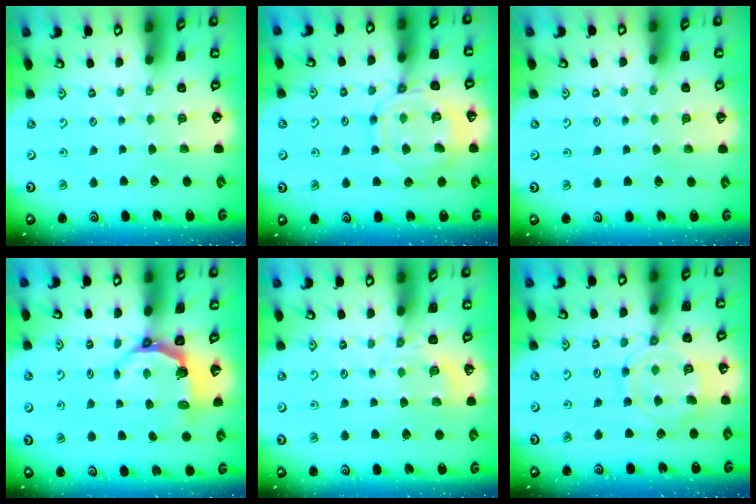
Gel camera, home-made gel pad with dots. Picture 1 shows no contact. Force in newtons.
{"total": 12.4, "press": 12.3, "slide": 1.3}
{"total": 0.9, "press": 0.9, "slide": 0.1}
{"total": 5.6, "press": 4.0, "slide": 4.0}
{"total": 3.8, "press": 3.3, "slide": 1.8}
{"total": 11.8, "press": 11.8, "slide": 1.3}